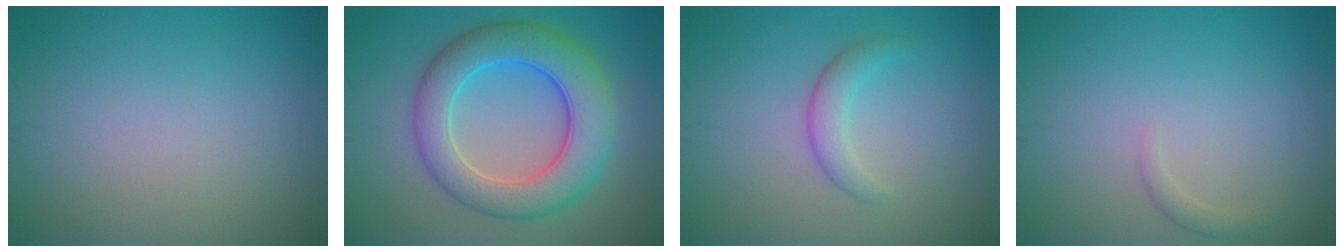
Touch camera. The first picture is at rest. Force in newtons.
{"total": 8.5, "press": 8.5, "slide": 0.1}
{"total": 2.2, "press": 2.2, "slide": 0.1}
{"total": 1.0, "press": 0.9, "slide": 0.1}